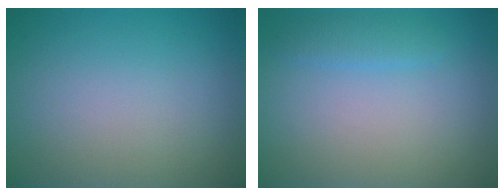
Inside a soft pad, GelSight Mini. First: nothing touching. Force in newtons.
{"total": 1.3, "press": 1.3, "slide": 0.1}